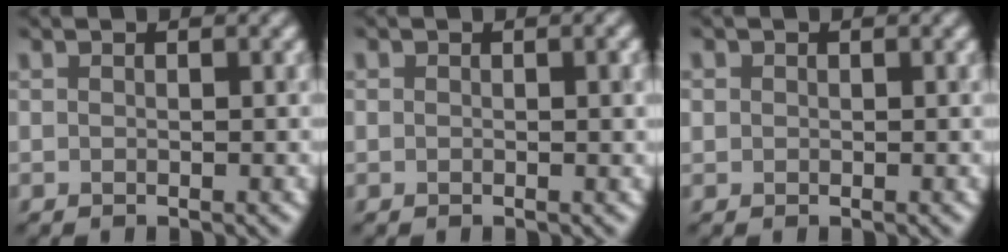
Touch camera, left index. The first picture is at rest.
{"total": 1.3, "force": [0.1, 0.7, 1.0], "torque": [-0.010, -0.001, 0.003]}
{"total": 0.7, "force": [0.2, 0.7, 0.1], "torque": [0.003, 0.000, -0.002]}